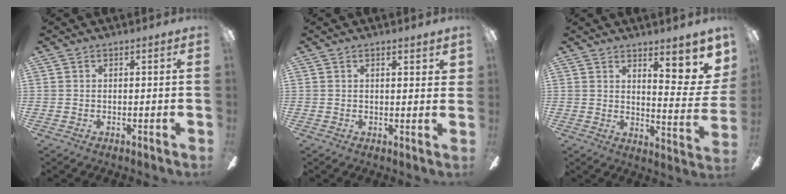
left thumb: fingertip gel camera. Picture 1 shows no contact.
{"total": 2.1, "force": [1.1, 0.6, 1.6], "torque": [-0.018, -0.005, 0.016]}
{"total": 11.7, "force": [7.2, 3.7, 8.4], "torque": [-0.101, -0.058, 0.120]}